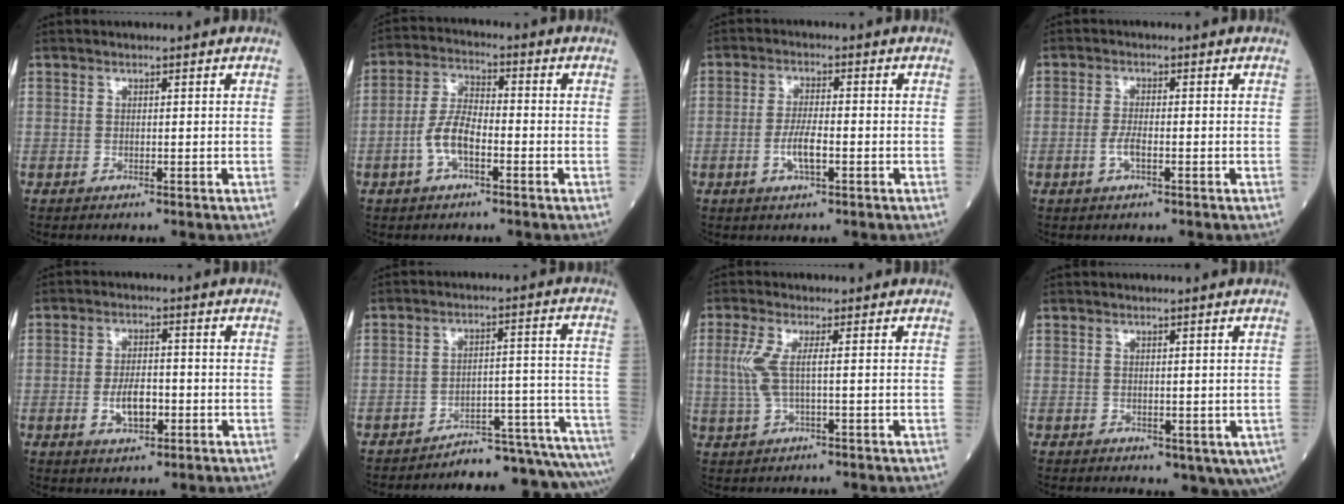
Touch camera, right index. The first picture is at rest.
{"total": 6.6, "force": [-2.2, 2.7, 5.6], "torque": [-0.121, 0.009, -0.046]}
{"total": 4.4, "force": [-1.3, 1.0, 4.1], "torque": [-0.080, 0.001, -0.023]}
{"total": 2.6, "force": [-0.9, 0.7, 2.4], "torque": [-0.053, 0.000, -0.017]}
{"total": 5.1, "force": [-1.3, 2.2, 4.3], "torque": [-0.081, 0.002, -0.020]}
{"total": 14.7, "force": [-14.5, 0.0, 2.0], "torque": [0.018, 0.048, -0.185]}
{"total": 4.2, "force": [0.4, 0.7, 4.1], "torque": [-0.106, 0.004, 0.006]}
{"total": 4.5, "force": [-0.7, 2.6, 3.6], "torque": [-0.031, -0.010, 0.001]}